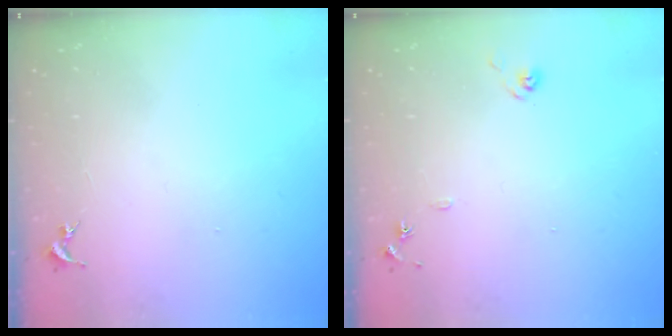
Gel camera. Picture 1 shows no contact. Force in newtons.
{"total": 6.5, "press": 6.5, "slide": 0.6}